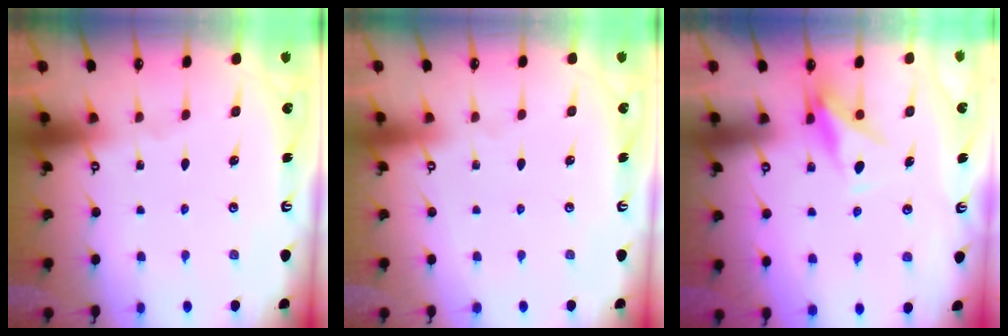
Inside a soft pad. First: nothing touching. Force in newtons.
{"total": 4.0, "press": 4.0, "slide": 0.1}
{"total": 9.2, "press": 9.1, "slide": 1.4}